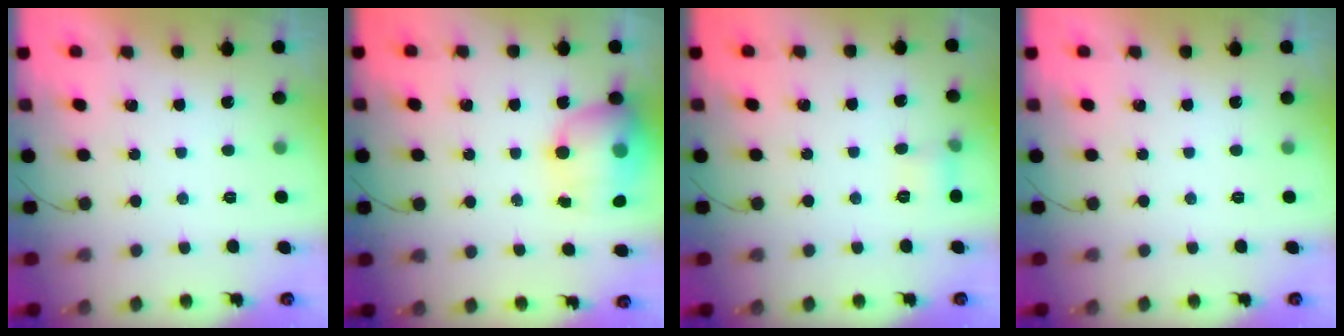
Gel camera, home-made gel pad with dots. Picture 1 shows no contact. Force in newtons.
{"total": 13.7, "press": 13.3, "slide": 3.3}
{"total": 6.1, "press": 5.8, "slide": 2.1}
{"total": 0.0}